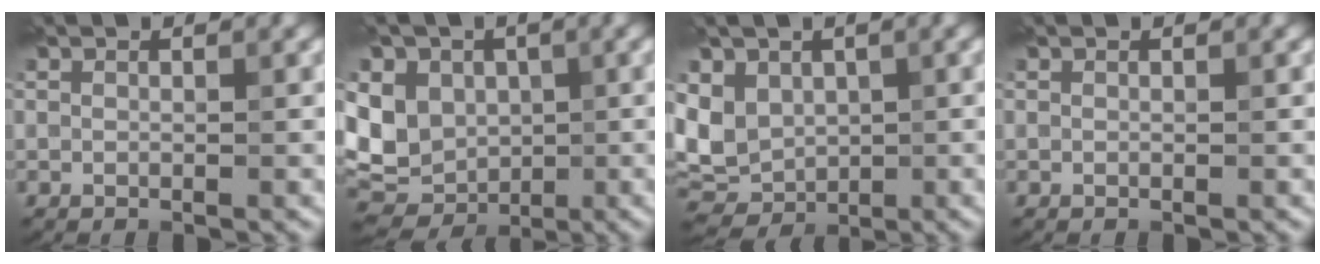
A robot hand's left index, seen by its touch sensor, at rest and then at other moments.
{"total": 8.6, "force": [0.9, 7.1, 4.8], "torque": [-0.087, 0.010, 0.009]}
{"total": 6.3, "force": [0.8, 5.0, 3.7], "torque": [-0.076, -0.008, 0.012]}
{"total": 0.0}